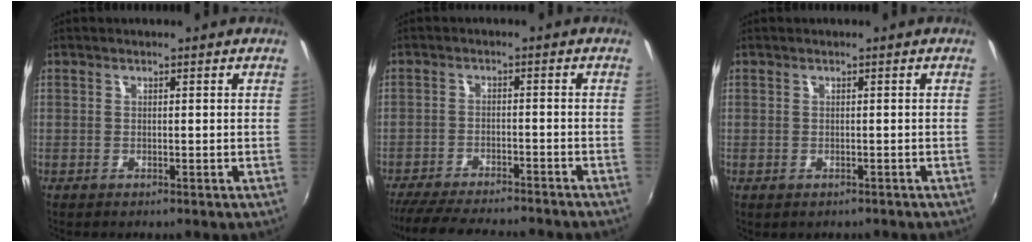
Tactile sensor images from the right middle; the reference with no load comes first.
{"total": 16.2, "force": [-14.3, 2.5, 7.2], "torque": [-0.146, -0.028, -0.213]}
{"total": 0.7, "force": [-0.4, 0.6, 0.2], "torque": [-0.003, -0.003, -0.004]}